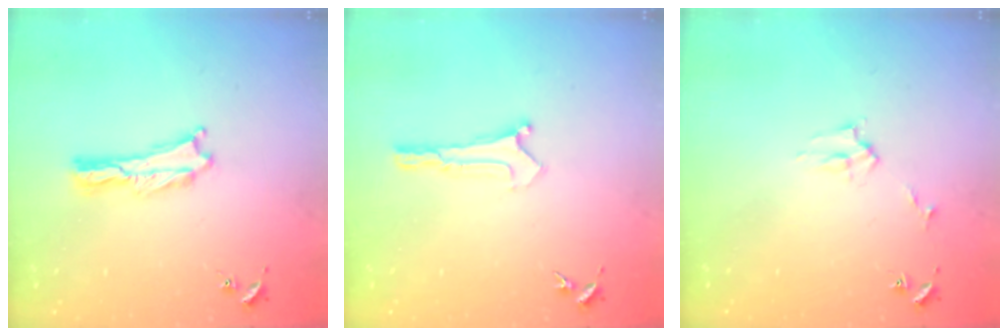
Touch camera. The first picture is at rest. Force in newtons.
{"total": 0.0}
{"total": 2.7, "press": 2.7, "slide": 0.3}